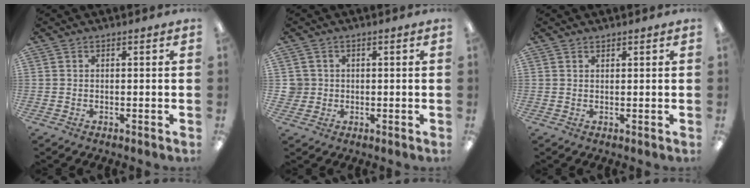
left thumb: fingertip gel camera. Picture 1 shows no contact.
{"total": 3.1, "force": [0.4, 3.1, 0.1], "torque": [-0.010, 0.006, 0.008]}
{"total": 1.0, "force": [0.9, 0.2, 0.0], "torque": [0.001, -0.001, 0.018]}